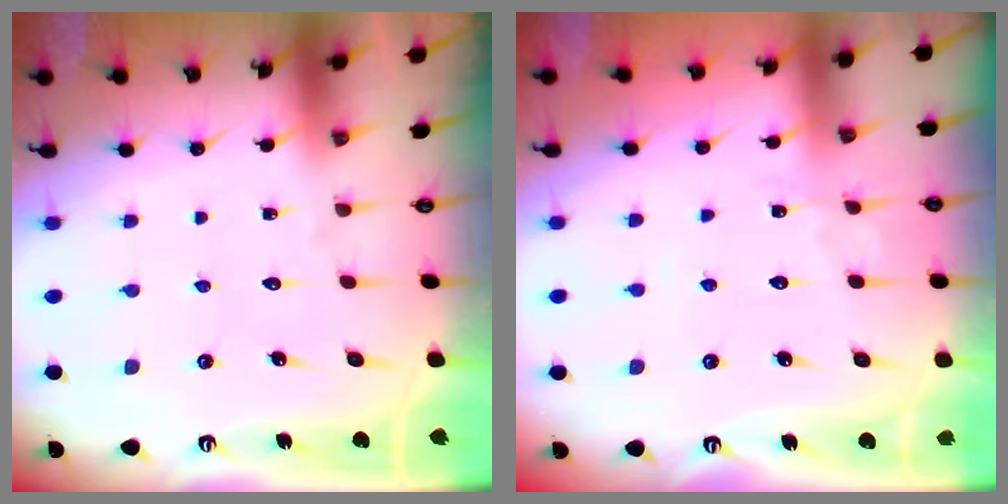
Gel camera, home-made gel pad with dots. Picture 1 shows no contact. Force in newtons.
{"total": 2.2, "press": 2.2, "slide": 0.3}